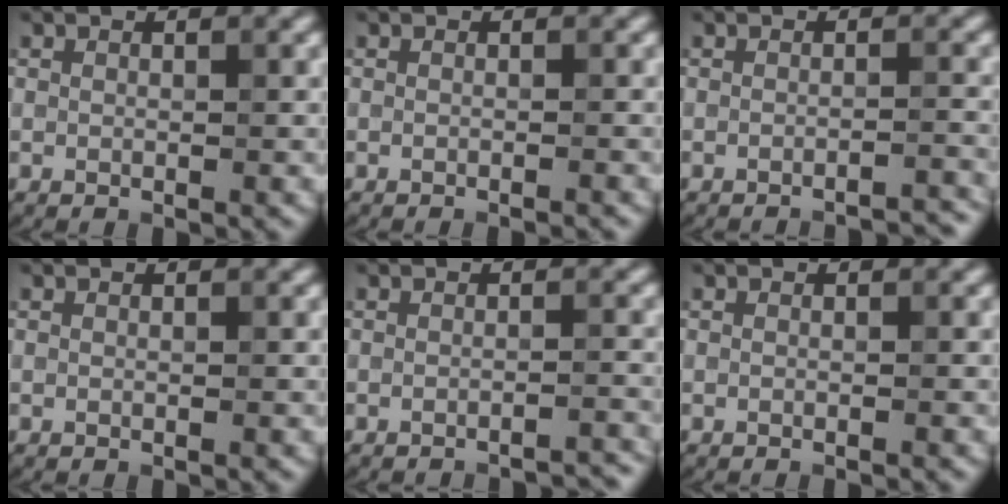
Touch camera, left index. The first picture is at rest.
{"total": 1.0, "force": [-0.7, 0.2, 0.6], "torque": [-0.003, -0.006, -0.017]}
{"total": 3.4, "force": [-3.1, 0.5, 1.2], "torque": [-0.005, 0.017, -0.040]}
{"total": 0.0}
{"total": 2.8, "force": [-2.6, 0.4, 1.0], "torque": [0.000, 0.008, -0.034]}
{"total": 0.5, "force": [-0.4, 0.1, 0.4], "torque": [-0.001, -0.001, -0.009]}